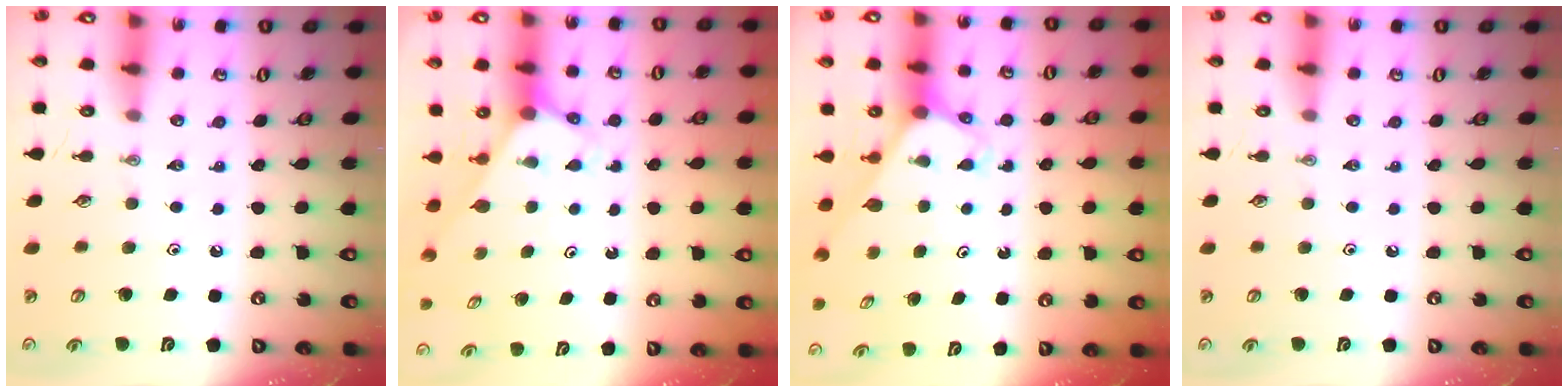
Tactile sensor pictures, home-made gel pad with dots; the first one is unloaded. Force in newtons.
{"total": 2.7, "press": 2.7, "slide": 0.2}
{"total": 2.8, "press": 2.8, "slide": 0.2}
{"total": 0.0}